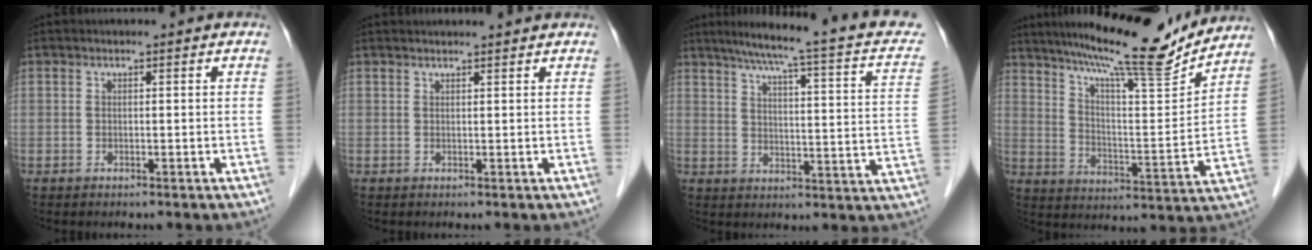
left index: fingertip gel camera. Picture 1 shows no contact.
{"total": 4.0, "force": [3.8, -0.1, 1.0], "torque": [-0.013, 0.020, 0.045]}
{"total": 19.4, "force": [15.1, 1.7, 12.2], "torque": [-0.172, -0.007, 0.172]}
{"total": 18.5, "force": [16.3, 0.8, 8.8], "torque": [-0.146, -0.013, 0.246]}